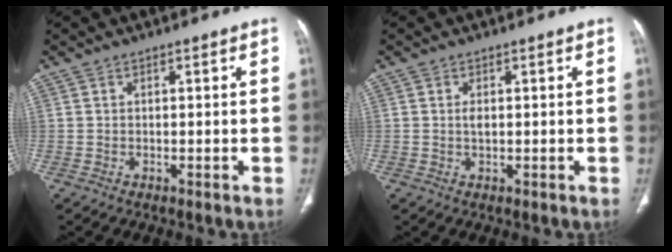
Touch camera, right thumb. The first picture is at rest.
{"total": 1.4, "force": [0.1, 0.7, 1.1], "torque": [-0.021, -0.001, 0.004]}